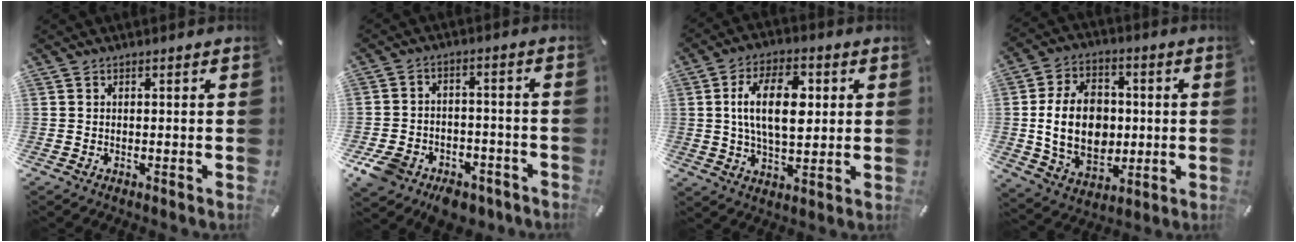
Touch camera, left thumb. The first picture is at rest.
{"total": 8.9, "force": [-5.6, 6.0, 3.5], "torque": [-0.060, 0.045, -0.097]}
{"total": 14.4, "force": [2.4, 8.0, 11.7], "torque": [-0.209, 0.004, 0.037]}
{"total": 16.5, "force": [0.0, 12.4, 10.9], "torque": [-0.223, 0.012, 0.001]}